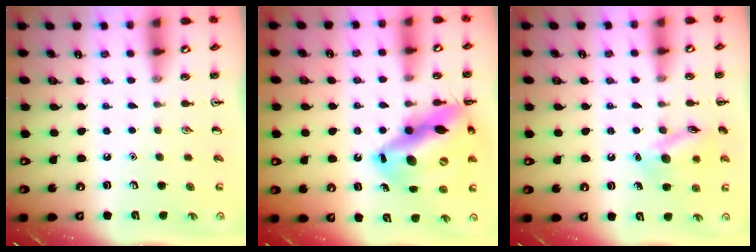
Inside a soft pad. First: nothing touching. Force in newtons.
{"total": 19.8, "press": 19.1, "slide": 5.5}
{"total": 12.0, "press": 12.0, "slide": 0.7}